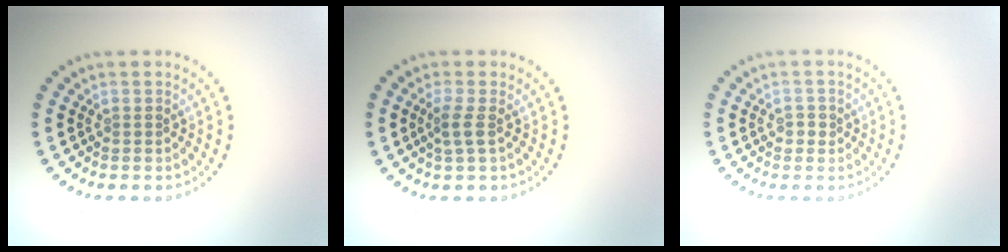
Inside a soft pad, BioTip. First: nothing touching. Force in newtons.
{"total": 1.6, "press": 1.3, "slide": 0.9}
{"total": 1.2, "press": 1.1, "slide": 0.3}